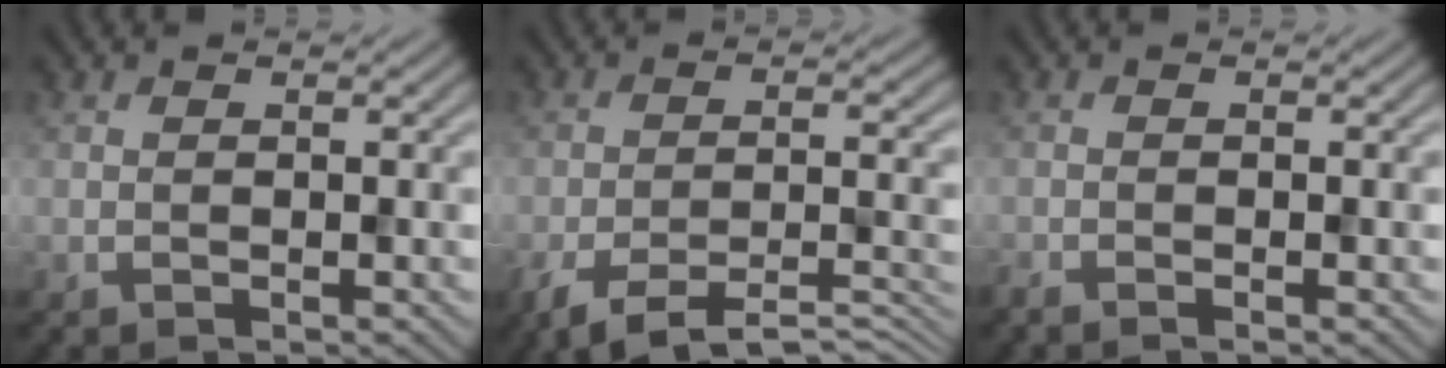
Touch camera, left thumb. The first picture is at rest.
{"total": 7.6, "force": [-5.3, 2.2, 5.1], "torque": [-0.089, -0.007, -0.086]}
{"total": 1.2, "force": [-1.1, 0.0, 0.5], "torque": [-0.009, -0.005, -0.024]}